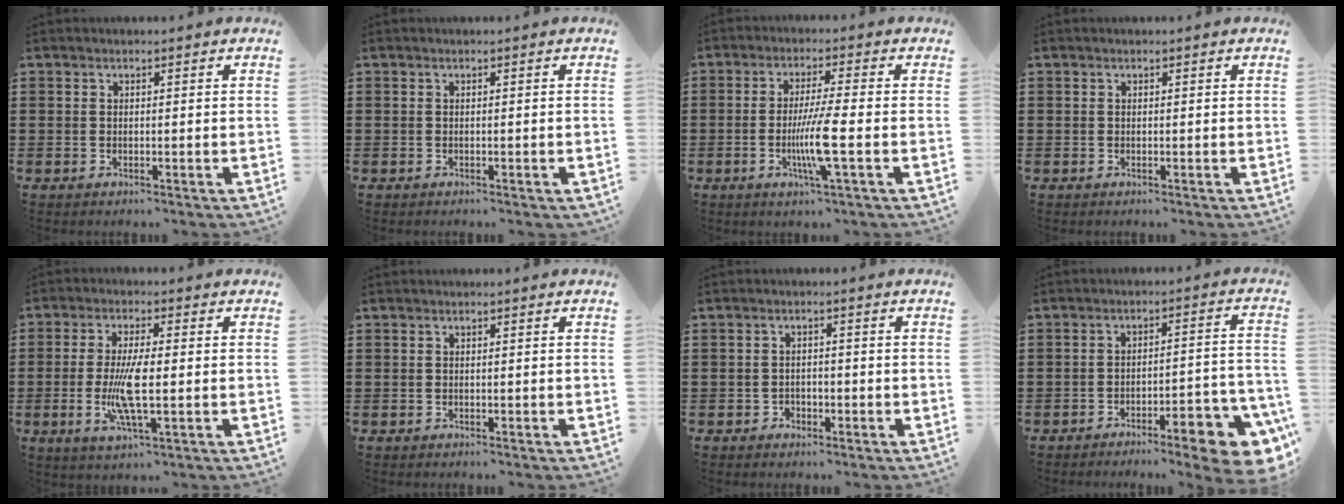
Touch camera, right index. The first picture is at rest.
{"total": 0.0}
{"total": 7.3, "force": [-1.8, -0.1, 7.0], "torque": [-0.140, -0.020, -0.037]}
{"total": 0.0}
{"total": 7.5, "force": [-0.9, 1.4, 7.3], "torque": [-0.153, -0.016, -0.022]}
{"total": 0.0}
{"total": 1.3, "force": [-0.9, 0.9, 0.2], "torque": [-0.007, -0.001, -0.021]}
{"total": 7.3, "force": [-5.6, 1.1, 4.6], "torque": [-0.061, -0.001, -0.101]}